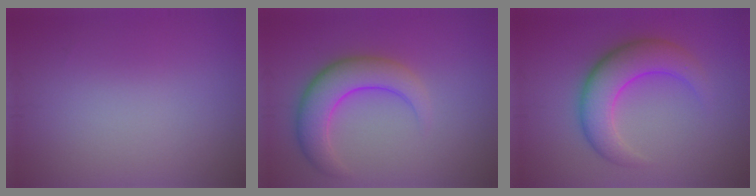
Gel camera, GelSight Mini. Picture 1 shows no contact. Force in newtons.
{"total": 5.3, "press": 5.3, "slide": 0.1}
{"total": 5.5, "press": 5.5, "slide": 0.1}